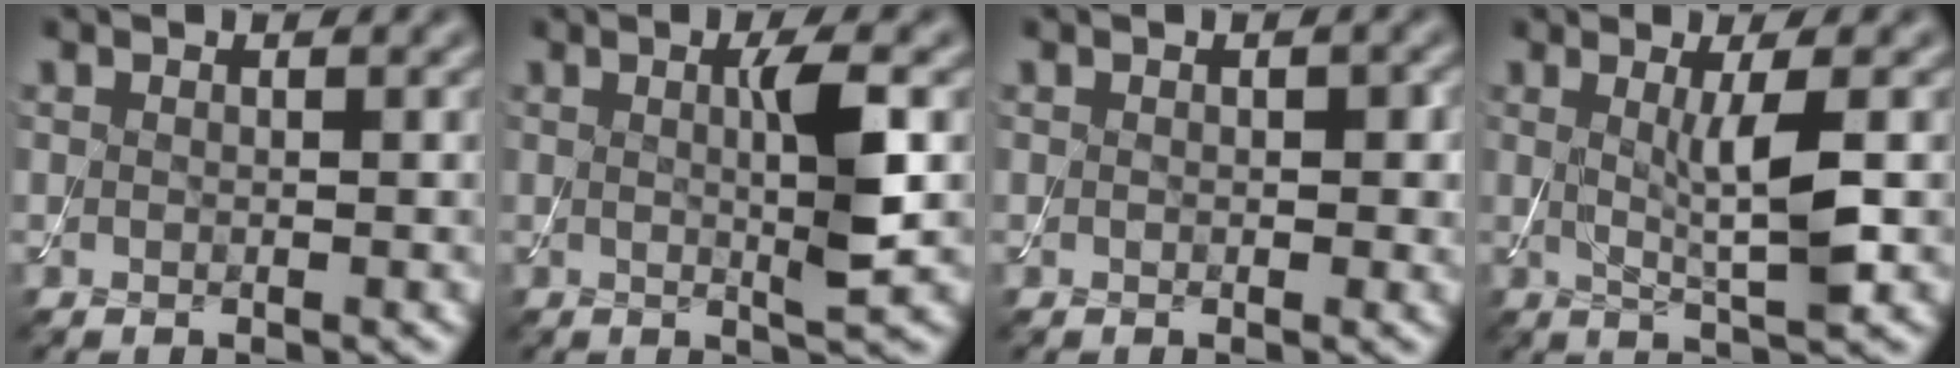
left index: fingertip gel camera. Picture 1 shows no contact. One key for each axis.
{"total": 4.2, "fx": 0.3, "fy": 0.5, "fz": 4.1, "tx": -0.069, "ty": -0.004, "tz": 0.004}
{"total": 1.6, "fx": 0.1, "fy": 0.9, "fz": 1.2, "tx": -0.016, "ty": -0.002, "tz": 0.001}
{"total": 4.0, "fx": 0.5, "fy": 0.6, "fz": 4.0, "tx": -0.066, "ty": -0.008, "tz": 0.010}